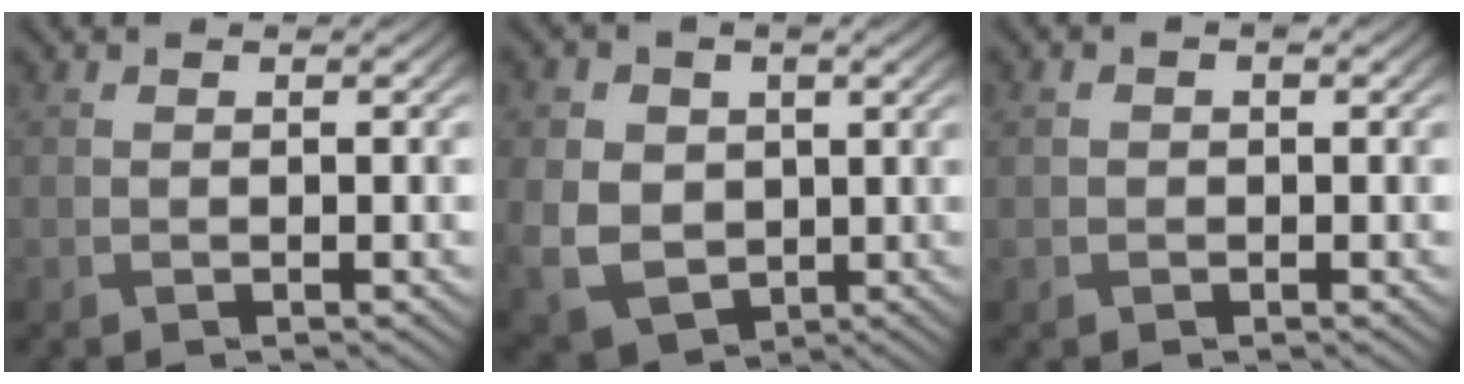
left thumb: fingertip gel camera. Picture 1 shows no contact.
{"total": 8.5, "force": [0.1, 7.0, 4.9], "torque": [-0.141, -0.012, 0.001]}
{"total": 1.4, "force": [0.1, 1.2, 0.7], "torque": [-0.014, -0.002, 0.001]}